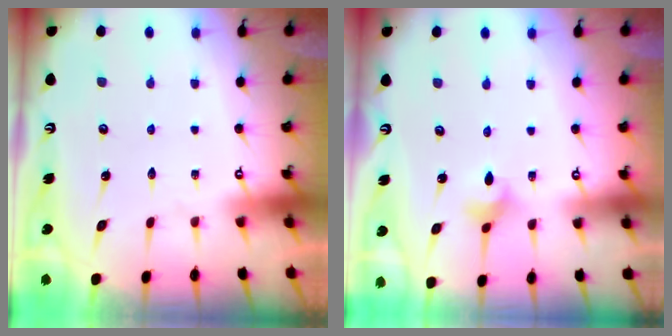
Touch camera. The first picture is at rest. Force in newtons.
{"total": 4.0, "press": 4.0, "slide": 0.6}